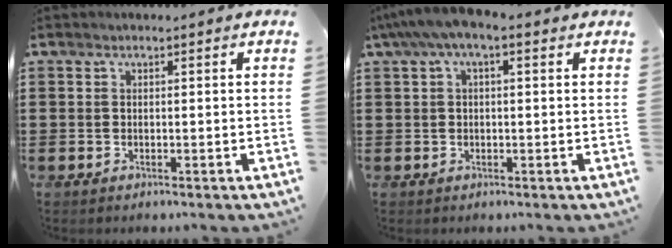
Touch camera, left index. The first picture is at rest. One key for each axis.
{"total": 3.5, "fx": 0.5, "fy": 1.3, "fz": 3.2, "tx": -0.067, "ty": 0.008, "tz": 0.002}